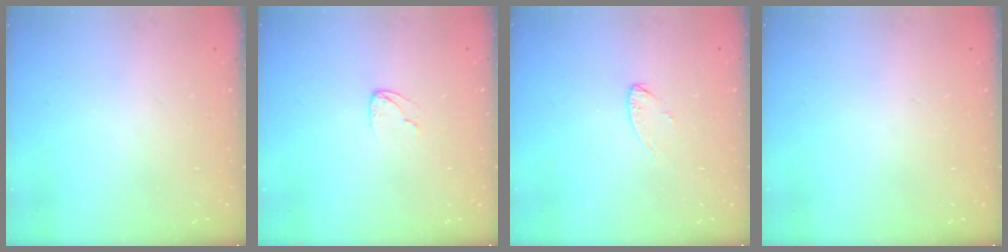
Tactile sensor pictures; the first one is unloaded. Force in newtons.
{"total": 4.2, "press": 4.2, "slide": 0.4}
{"total": 4.1, "press": 4.0, "slide": 0.4}
{"total": 0.0}